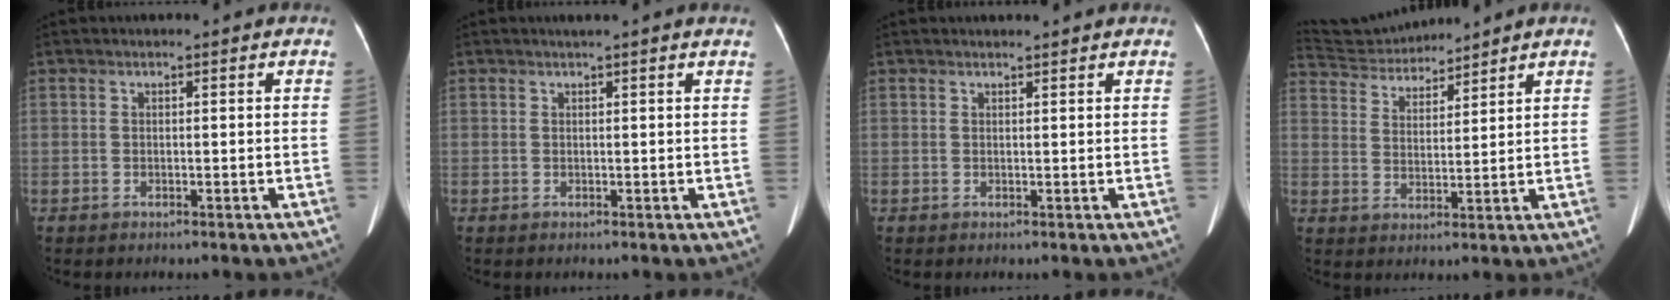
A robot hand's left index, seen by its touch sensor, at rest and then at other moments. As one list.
[{"total": 3.4, "force": [3.0, -0.3, 1.6], "torque": [-0.021, 0.017, 0.033]}, {"total": 2.8, "force": [2.8, 0.1, 0.6], "torque": [-0.010, 0.015, 0.033]}, {"total": 9.1, "force": [9.0, 0.6, 1.3], "torque": [-0.033, 0.026, 0.173]}]